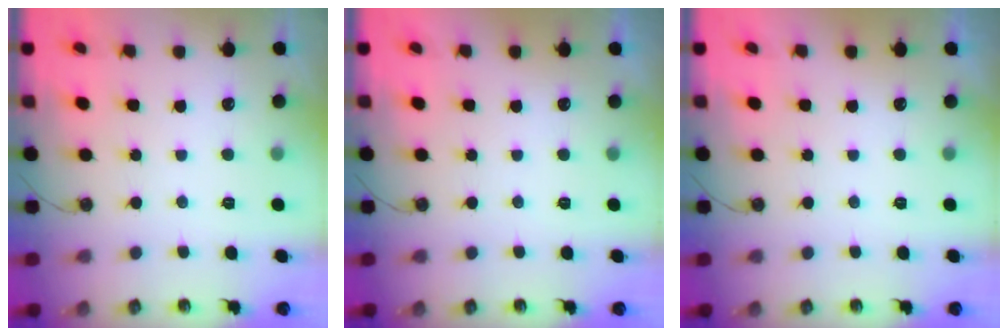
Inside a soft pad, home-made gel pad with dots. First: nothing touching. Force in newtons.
{"total": 0.0}
{"total": 0.0}